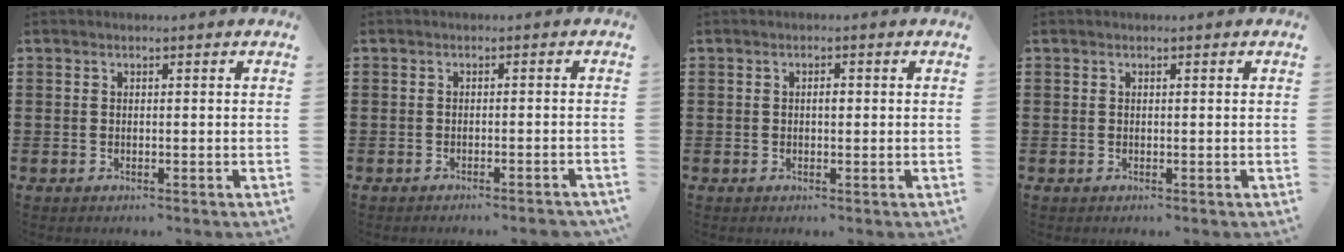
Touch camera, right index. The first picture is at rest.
{"total": 1.2, "force": [-1.1, -0.1, 0.5], "torque": [-0.009, 0.000, -0.022]}
{"total": 1.2, "force": [0.0, 0.5, 1.1], "torque": [-0.022, 0.002, -0.001]}
{"total": 0.0}